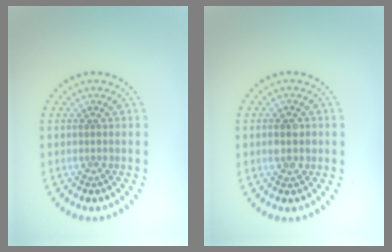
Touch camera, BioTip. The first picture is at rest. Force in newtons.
{"total": 2.4, "press": 2.4, "slide": 0.0}